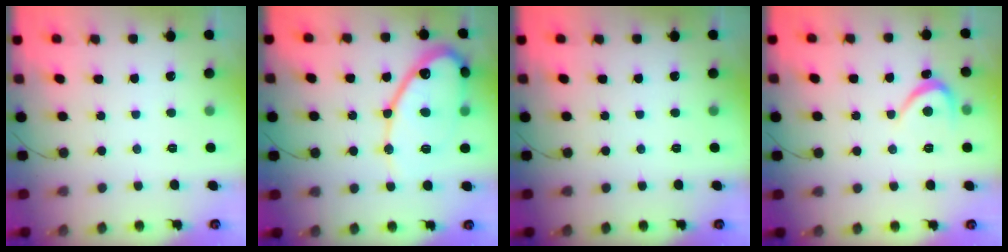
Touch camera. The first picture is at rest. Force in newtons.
{"total": 14.2, "press": 14.1, "slide": 1.9}
{"total": 0.0}
{"total": 3.3, "press": 3.2, "slide": 0.4}